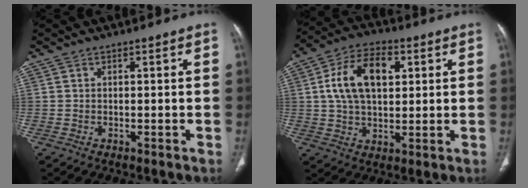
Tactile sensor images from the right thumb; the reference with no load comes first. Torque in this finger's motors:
{"motor_torque": [1.13, 2.21, 1.57, 0.31, 0.13]}